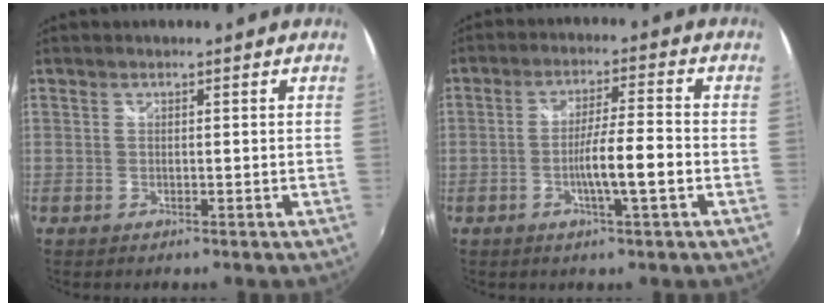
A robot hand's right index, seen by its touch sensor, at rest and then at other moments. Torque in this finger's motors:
{"motor_torque": [1.82, 0.32, 0.36, 0.11]}